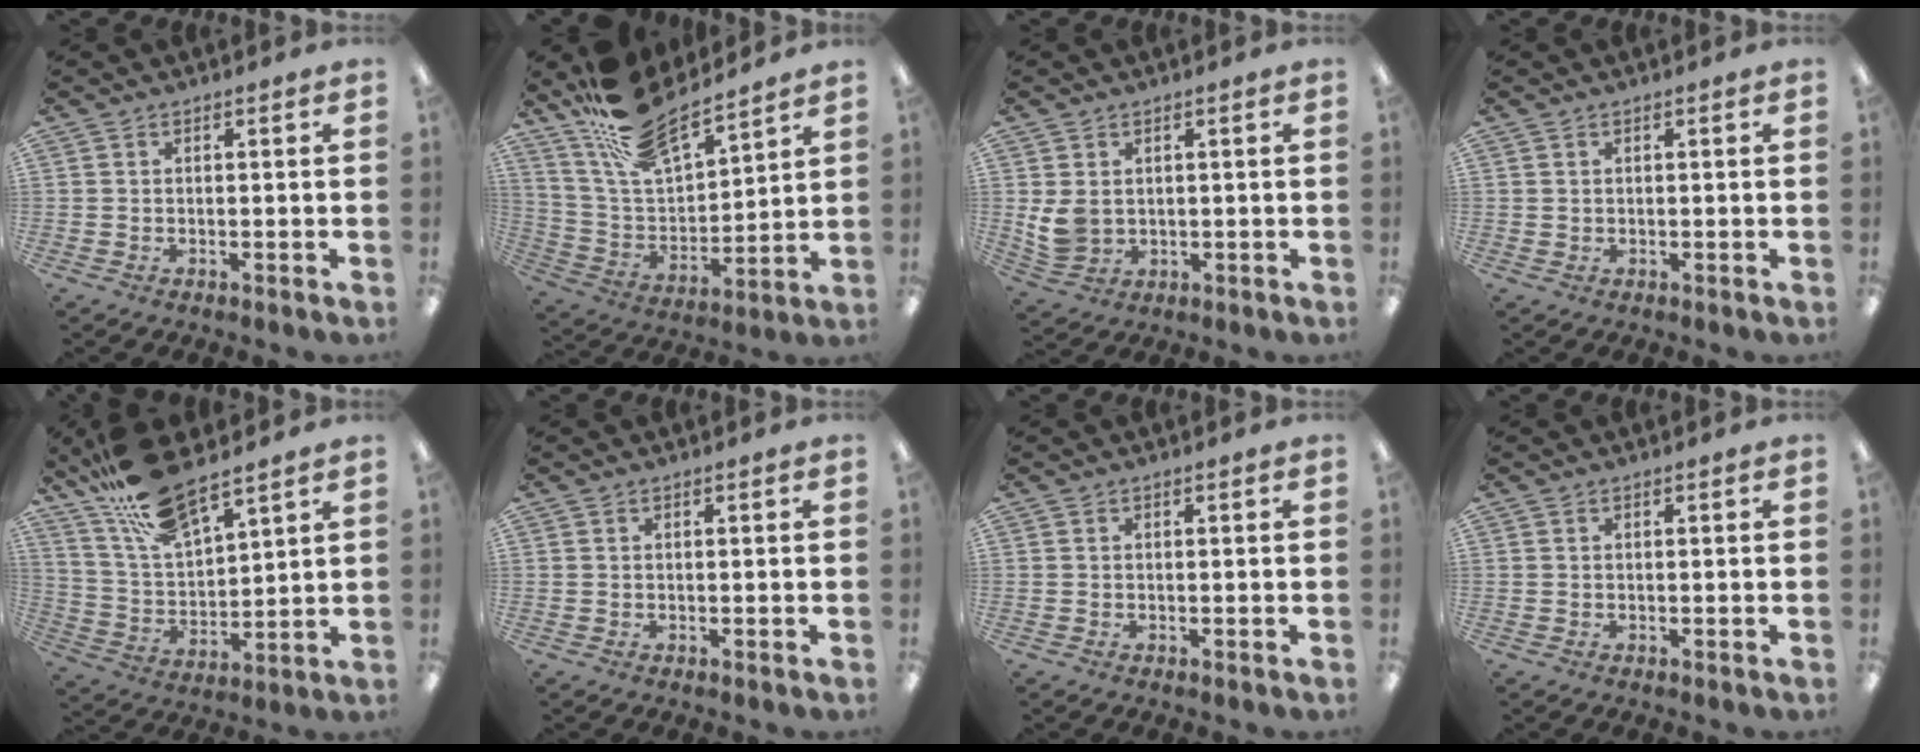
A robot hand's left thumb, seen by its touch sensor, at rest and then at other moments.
{"total": 17.9, "force": [15.0, 6.2, 7.6], "torque": [-0.166, -0.090, 0.272]}
{"total": 5.4, "force": [1.5, 4.2, 3.2], "torque": [-0.073, -0.006, 0.029]}
{"total": 0.6, "force": [0.5, 0.4, 0.2], "torque": [-0.006, 0.003, 0.009]}
{"total": 15.7, "force": [12.8, 4.3, 8.1], "torque": [-0.177, -0.065, 0.228]}
{"total": 0.0}
{"total": 0.0}
{"total": 0.0}